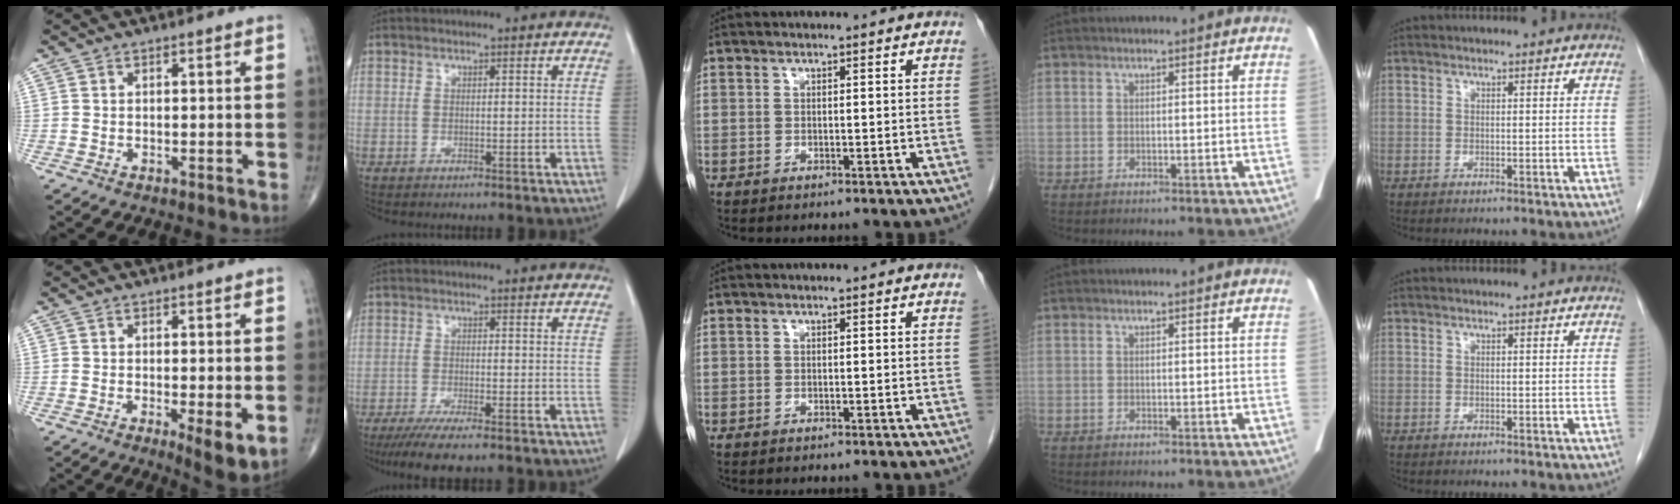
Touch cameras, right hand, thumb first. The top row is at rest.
{"thumb": {"total": 5.6, "force": [-1.0, 1.6, 5.2], "torque": [-0.080, -0.018, -0.015]}, "index": {"total": 6.8, "force": [-5.3, 0.3, 4.3], "torque": [-0.068, -0.017, -0.085]}}